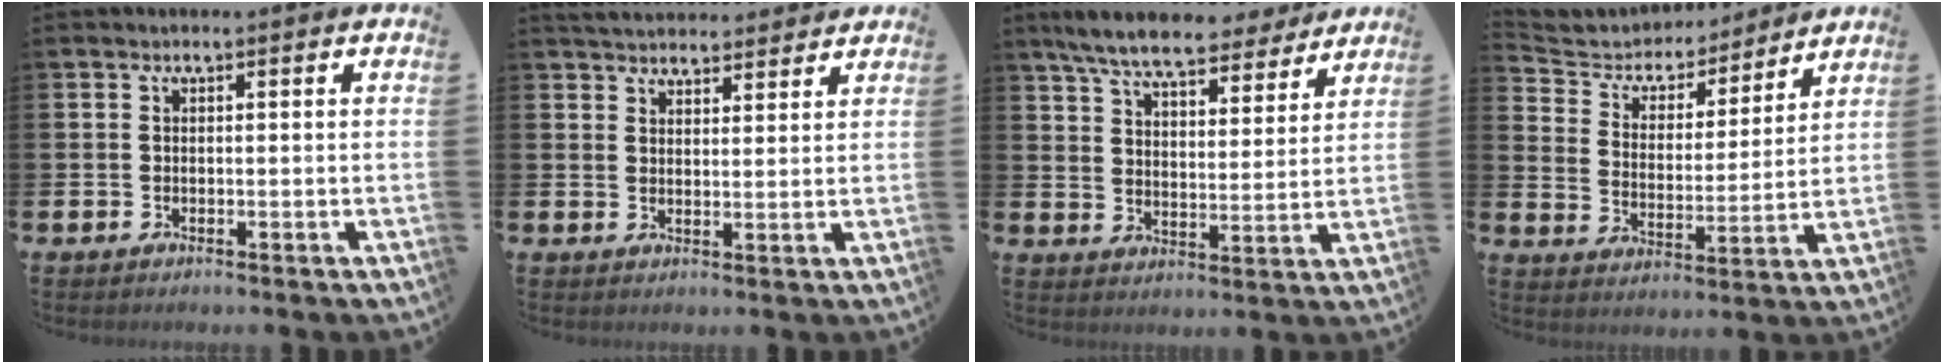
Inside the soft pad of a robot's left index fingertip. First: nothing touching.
{"total": 4.1, "force": [4.0, 0.9, 0.0], "torque": [-0.009, -0.019, 0.073]}
{"total": 8.4, "force": [7.6, 1.7, 3.0], "torque": [-0.085, -0.037, 0.135]}
{"total": 5.4, "force": [4.9, 2.1, 0.6], "torque": [-0.045, -0.038, 0.079]}